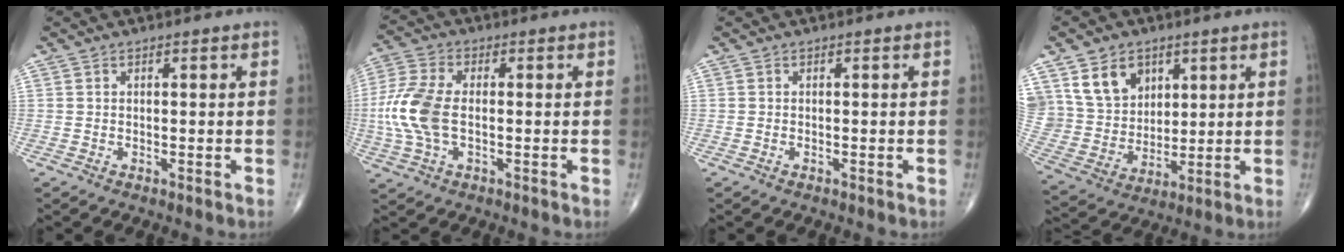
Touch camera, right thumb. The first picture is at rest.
{"total": 10.7, "force": [-0.9, 5.8, 9.0], "torque": [-0.218, 0.013, -0.019]}
{"total": 0.0}
{"total": 13.2, "force": [6.4, 10.0, 5.8], "torque": [-0.081, -0.023, 0.135]}